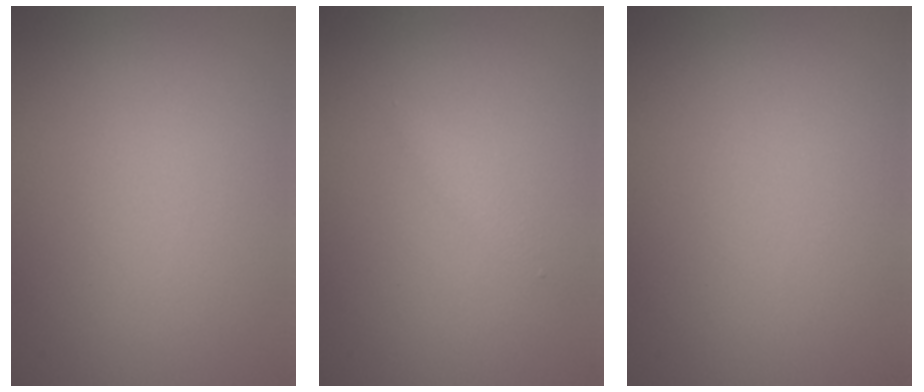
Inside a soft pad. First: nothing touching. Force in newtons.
{"total": 0.8, "press": 0.8, "slide": 0.1}
{"total": 0.0}